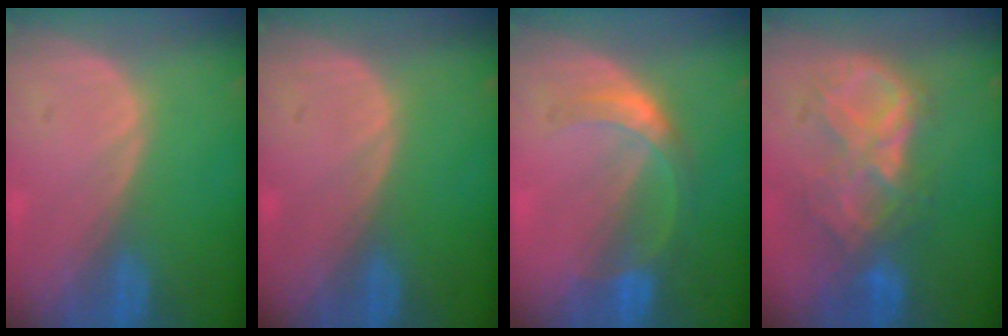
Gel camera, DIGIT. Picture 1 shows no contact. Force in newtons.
{"total": 0.0}
{"total": 5.5, "press": 5.1, "slide": 2.1}
{"total": 8.8, "press": 7.7, "slide": 4.2}